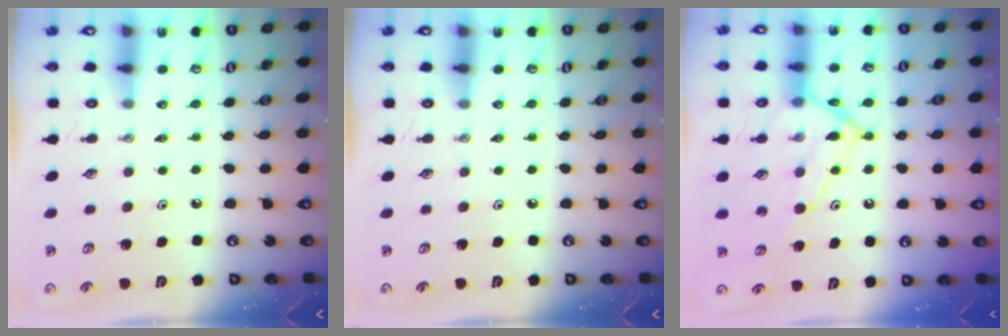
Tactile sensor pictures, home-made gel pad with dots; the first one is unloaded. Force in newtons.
{"total": 0.0}
{"total": 15.7, "press": 15.6, "slide": 1.3}